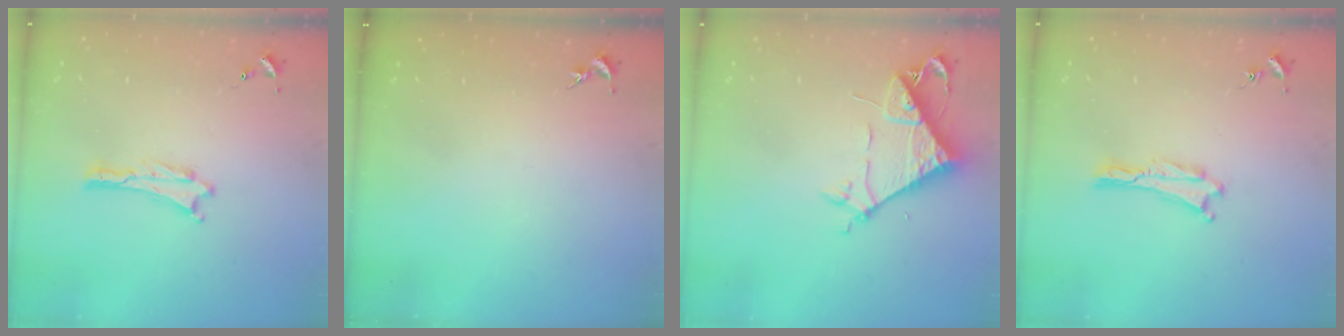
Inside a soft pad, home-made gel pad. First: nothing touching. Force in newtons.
{"total": 0.0}
{"total": 7.5, "press": 7.5, "slide": 0.7}
{"total": 0.0}